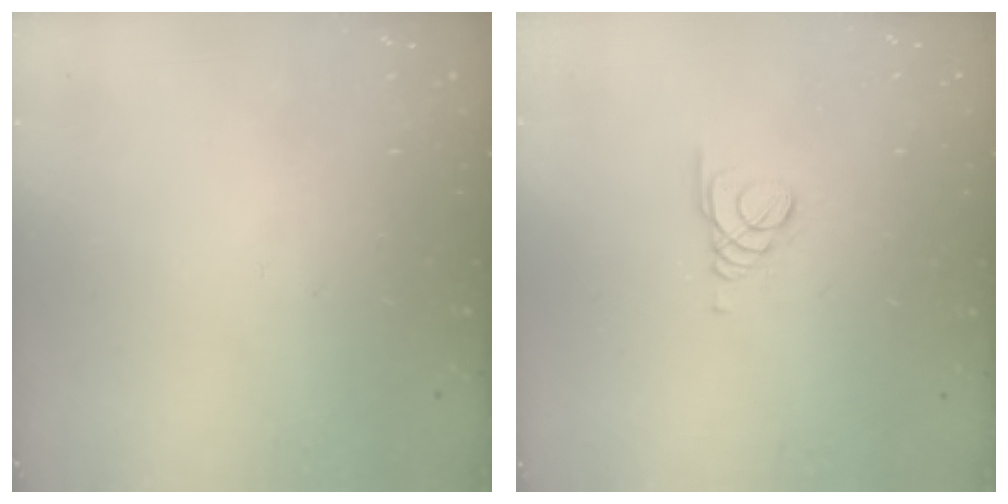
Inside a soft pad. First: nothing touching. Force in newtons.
{"total": 1.3, "press": 1.3, "slide": 0.1}